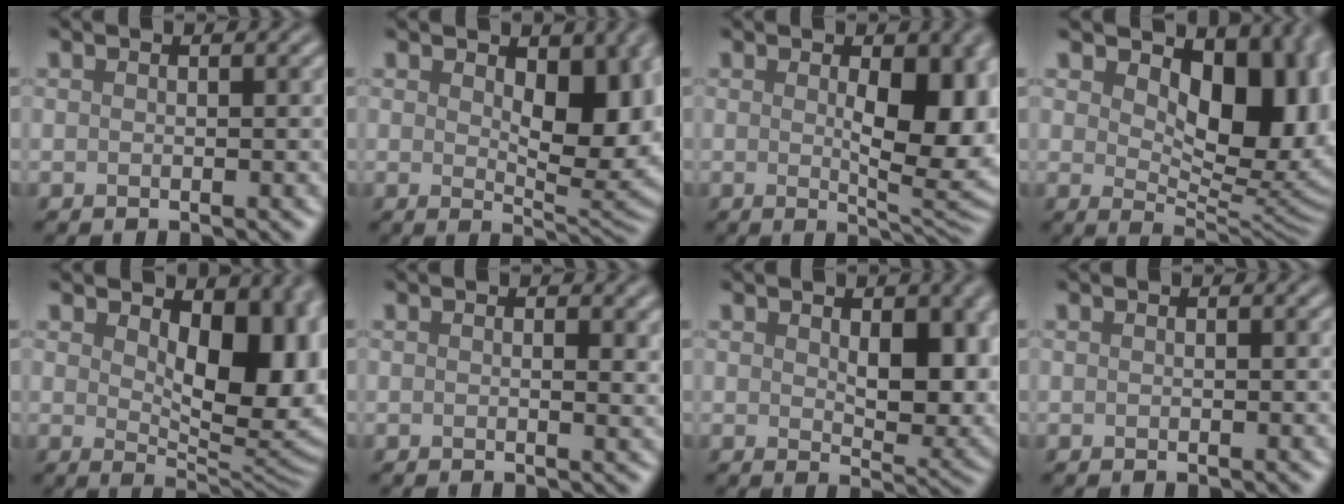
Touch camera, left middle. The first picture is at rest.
{"total": 7.3, "force": [1.5, 3.8, 6.1], "torque": [-0.092, -0.010, 0.029]}
{"total": 8.2, "force": [0.6, 3.3, 7.5], "torque": [-0.102, -0.011, 0.018]}
{"total": 11.8, "force": [3.2, 6.8, 9.2], "torque": [-0.116, -0.016, 0.055]}
{"total": 9.9, "force": [2.3, 5.4, 8.0], "torque": [-0.105, -0.012, 0.041]}
{"total": 1.3, "force": [0.3, 0.3, 1.2], "torque": [-0.014, -0.004, 0.003]}
{"total": 6.9, "force": [1.2, 3.7, 5.7], "torque": [-0.085, -0.012, 0.029]}
{"total": 0.0}